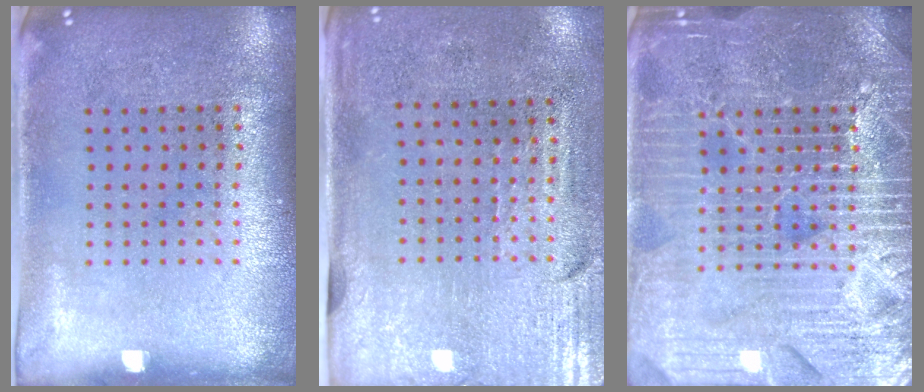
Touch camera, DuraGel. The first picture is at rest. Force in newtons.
{"total": 3.1, "press": 2.6, "slide": 1.6}
{"total": 7.1, "press": 7.1, "slide": 0.8}